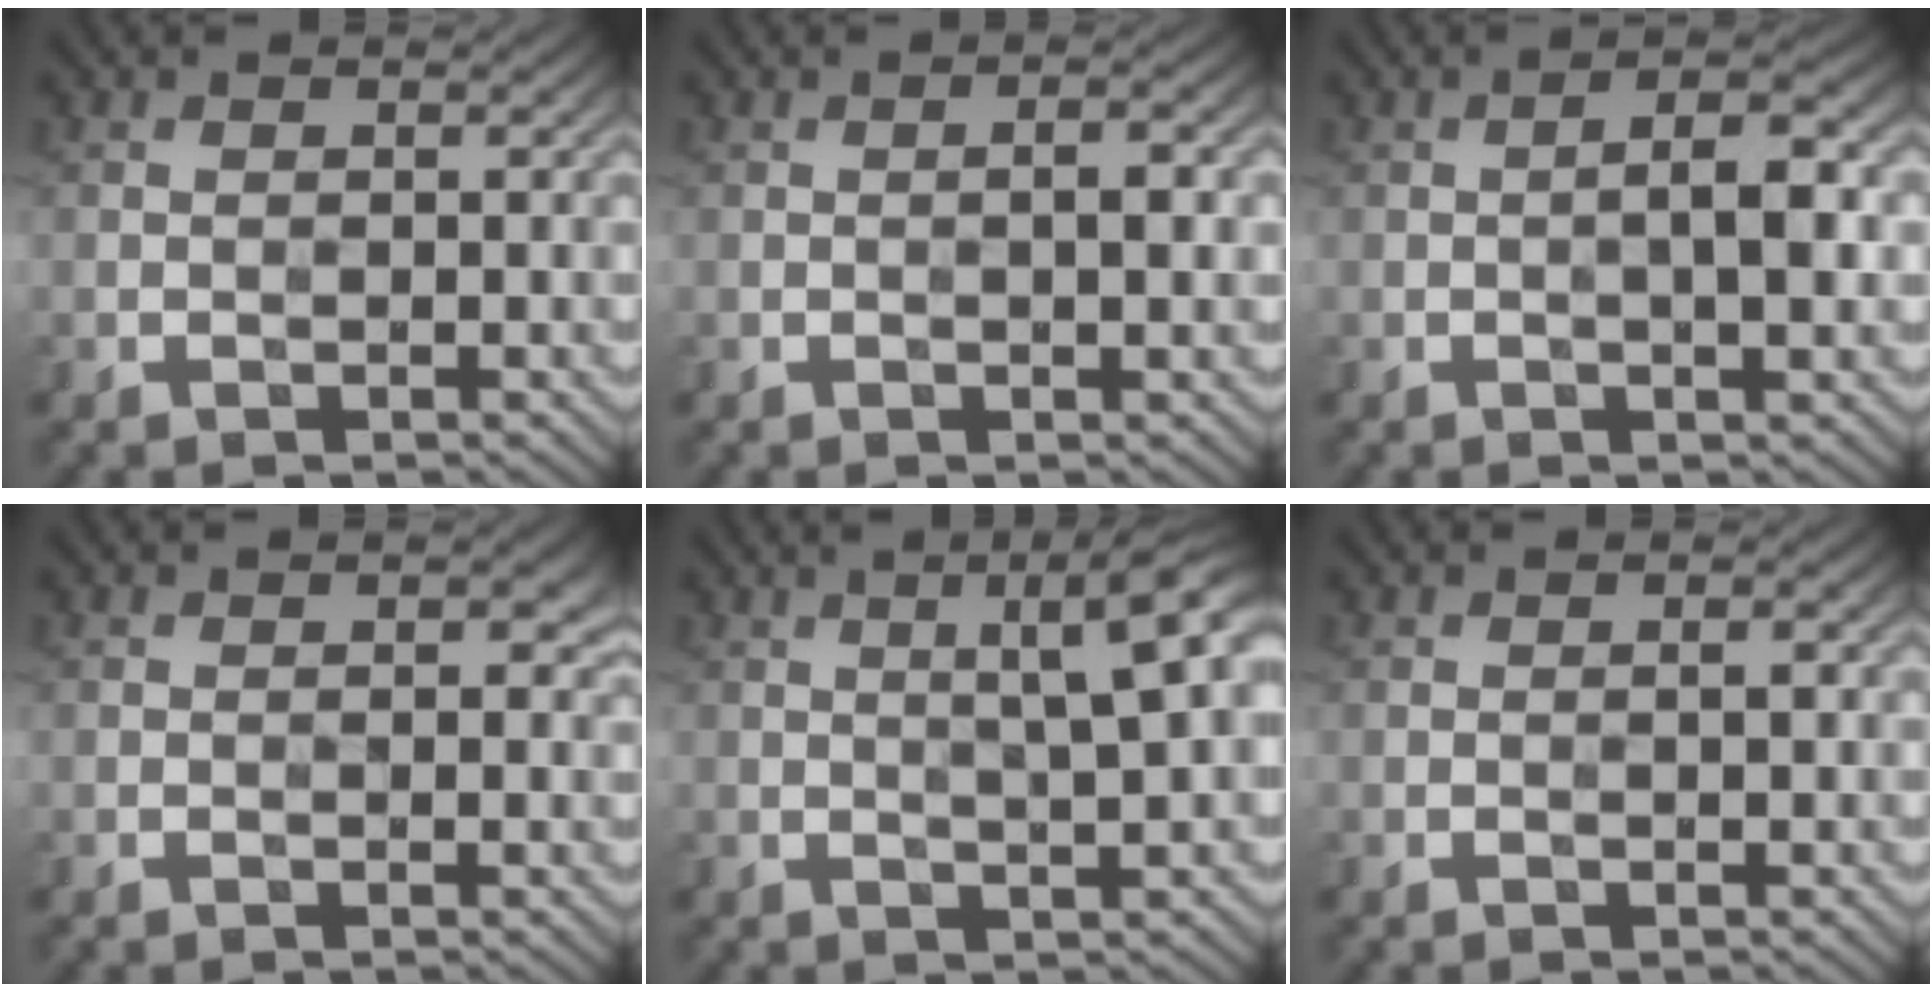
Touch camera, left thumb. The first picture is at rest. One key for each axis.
{"total": 2.4, "fx": 0.0, "fy": 0.6, "fz": 2.3, "tx": -0.037, "ty": 0.005, "tz": -0.003}
{"total": 4.9, "fx": -0.2, "fy": 1.3, "fz": 4.7, "tx": -0.078, "ty": 0.009, "tz": -0.008}
{"total": 1.5, "fx": 0.2, "fy": 0.7, "fz": 1.3, "tx": -0.012, "ty": -0.001, "tz": 0.002}
{"total": 8.1, "fx": 2.4, "fy": 1.7, "fz": 7.6, "tx": -0.082, "ty": 0.029, "tz": 0.029}
{"total": 0.9, "fx": 0.1, "fy": 0.1, "fz": 0.9, "tx": -0.014, "ty": 0.001, "tz": 0.000}